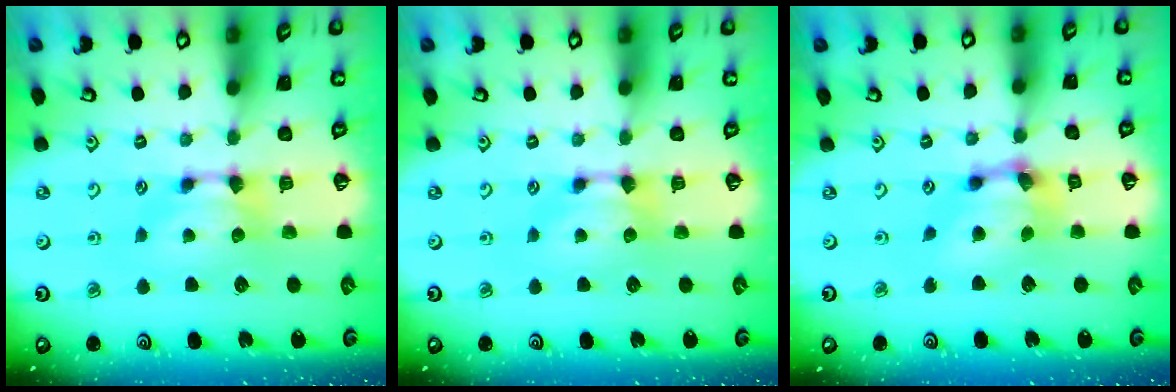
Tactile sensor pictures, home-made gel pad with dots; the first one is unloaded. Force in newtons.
{"total": 0.0}
{"total": 5.5, "press": 5.0, "slide": 2.4}